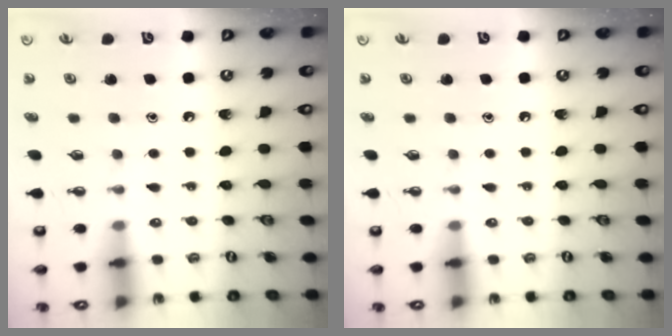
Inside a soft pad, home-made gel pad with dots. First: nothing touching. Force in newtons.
{"total": 0.0}